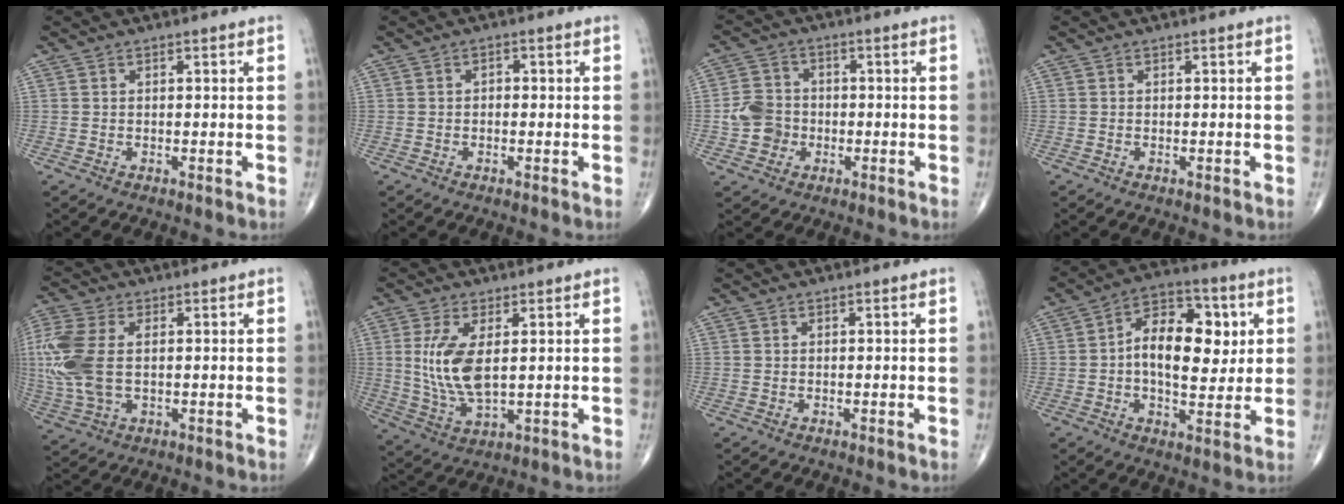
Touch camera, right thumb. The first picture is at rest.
{"total": 1.0, "force": [-0.1, 0.7, 0.7], "torque": [-0.002, 0.003, -0.006]}
{"total": 6.3, "force": [-1.4, 5.6, 2.5], "torque": [-0.028, 0.015, -0.031]}
{"total": 0.0}
{"total": 13.5, "force": [0.8, 7.9, 10.9], "torque": [-0.287, 0.005, 0.018]}
{"total": 10.2, "force": [1.6, 4.4, 9.1], "torque": [-0.189, -0.016, 0.040]}
{"total": 0.0}
{"total": 14.8, "force": [1.9, 8.4, 12.0], "torque": [-0.151, 0.009, 0.021]}